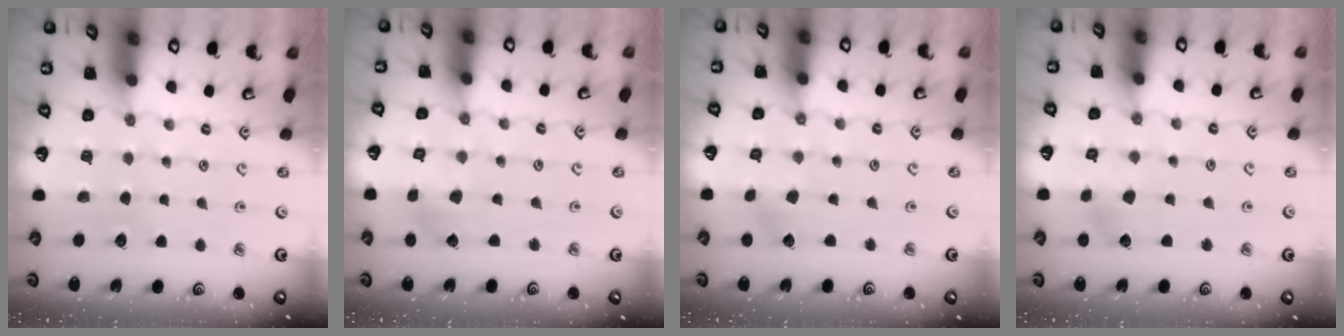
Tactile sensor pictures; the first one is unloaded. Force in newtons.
{"total": 2.6, "press": 2.6, "slide": 0.2}
{"total": 1.8, "press": 1.7, "slide": 0.6}
{"total": 3.2, "press": 3.1, "slide": 0.6}